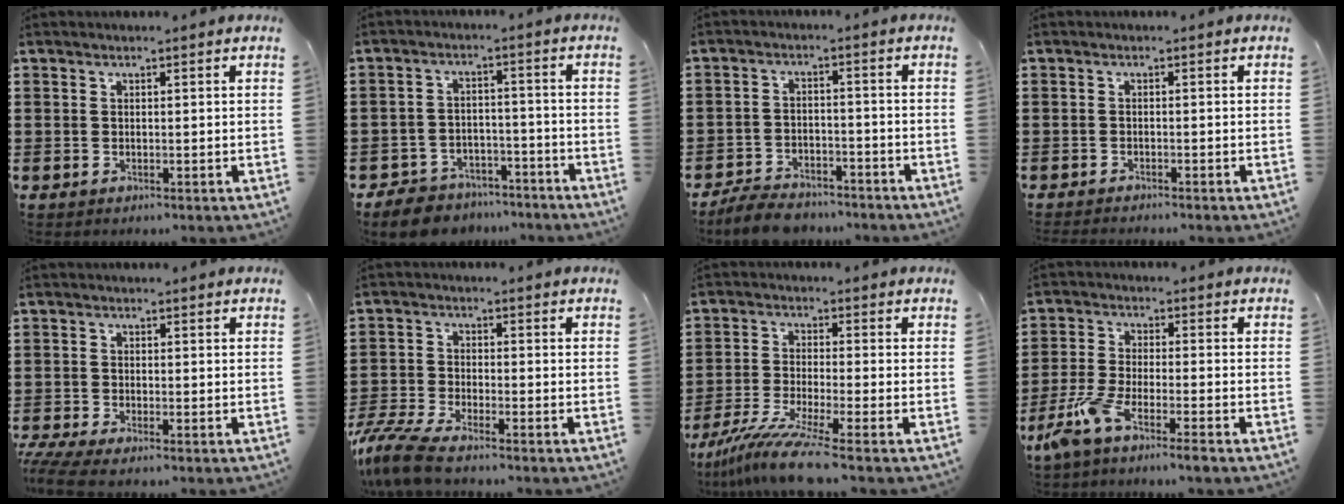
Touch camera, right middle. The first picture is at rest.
{"total": 6.7, "force": [-6.5, 1.6, 0.7], "torque": [-0.019, 0.016, -0.129]}
{"total": 5.8, "force": [-5.5, 1.0, 1.3], "torque": [-0.031, 0.007, -0.109]}
{"total": 1.1, "force": [-1.1, -0.2, 0.0], "torque": [-0.005, -0.002, -0.022]}
{"total": 2.7, "force": [-2.3, 0.0, 1.3], "torque": [-0.044, -0.014, -0.052]}
{"total": 6.4, "force": [-5.5, 0.7, 3.1], "torque": [-0.097, -0.019, -0.115]}
{"total": 7.4, "force": [-5.9, -0.1, 4.5], "torque": [-0.097, -0.019, -0.112]}
{"total": 6.4, "force": [-5.1, 0.2, 3.9], "torque": [-0.104, -0.019, -0.101]}